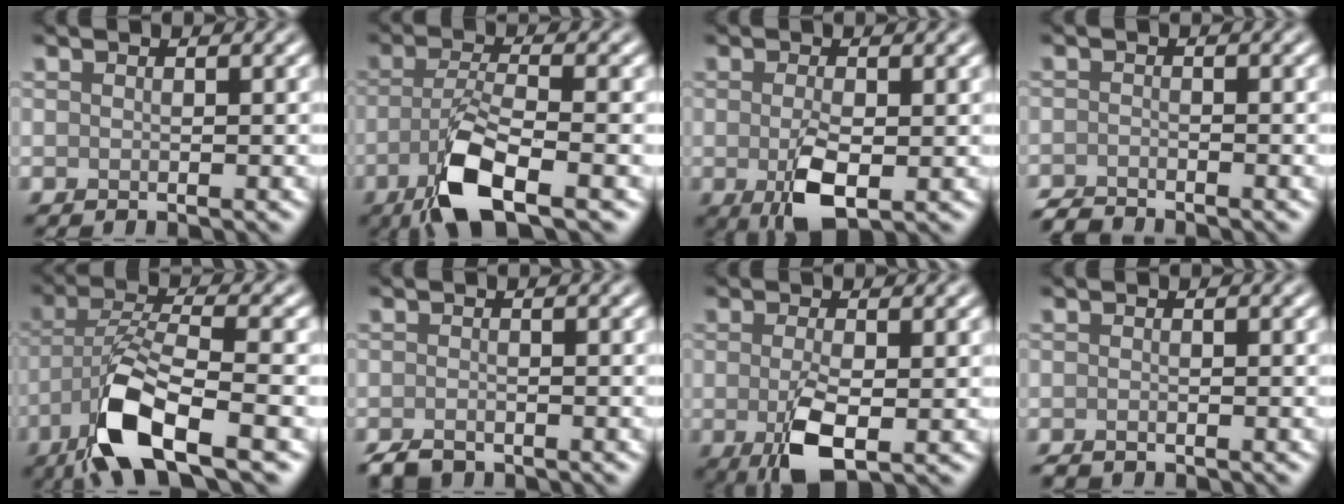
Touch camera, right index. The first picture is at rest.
{"total": 6.5, "force": [-3.1, 1.9, 5.4], "torque": [-0.111, -0.006, -0.067]}
{"total": 4.6, "force": [-0.9, 2.0, 4.1], "torque": [-0.087, -0.011, -0.014]}
{"total": 1.8, "force": [-1.8, 0.1, 0.3], "torque": [-0.002, -0.005, -0.038]}
{"total": 9.0, "force": [-4.9, 2.5, 7.0], "torque": [-0.141, 0.000, -0.099]}
{"total": 1.8, "force": [-1.6, 0.7, 0.7], "torque": [-0.011, -0.001, -0.029]}
{"total": 5.2, "force": [-1.1, 2.2, 4.6], "torque": [-0.097, -0.012, -0.020]}
{"total": 0.8, "force": [-0.7, 0.2, 0.3], "torque": [-0.005, -0.004, -0.014]}